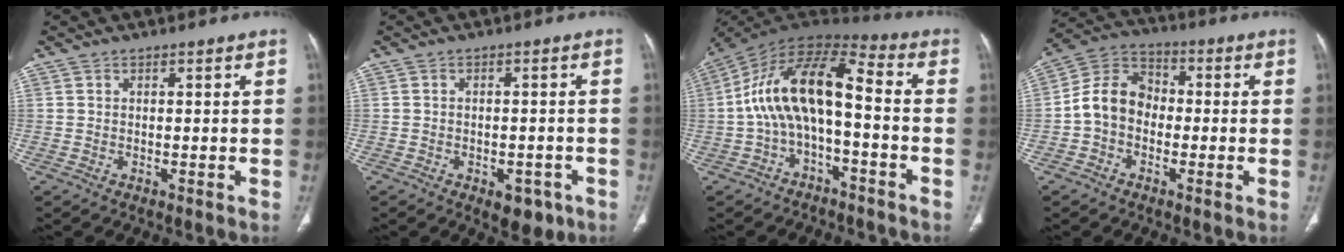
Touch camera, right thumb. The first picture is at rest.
{"total": 5.3, "force": [-2.8, 3.0, 3.4], "torque": [-0.027, 0.013, -0.028]}
{"total": 14.5, "force": [-2.3, 6.6, 12.7], "torque": [-0.233, 0.080, -0.050]}
{"total": 9.5, "force": [-1.6, 7.5, 5.6], "torque": [-0.088, 0.037, -0.046]}